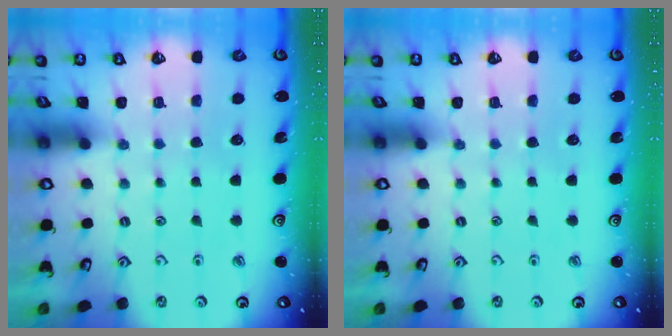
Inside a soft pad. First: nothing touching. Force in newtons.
{"total": 0.0}